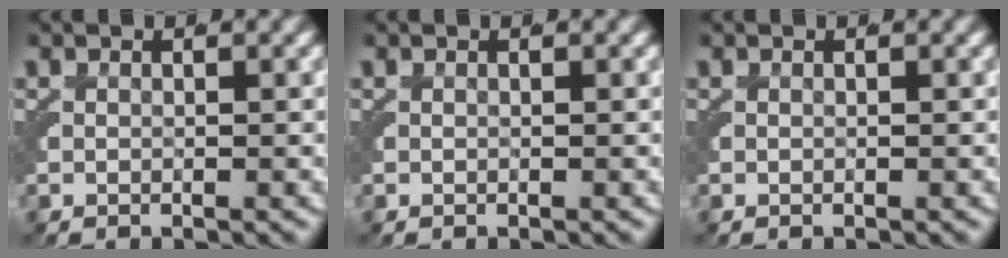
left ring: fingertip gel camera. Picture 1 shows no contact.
{"total": 0.0}
{"total": 0.0}